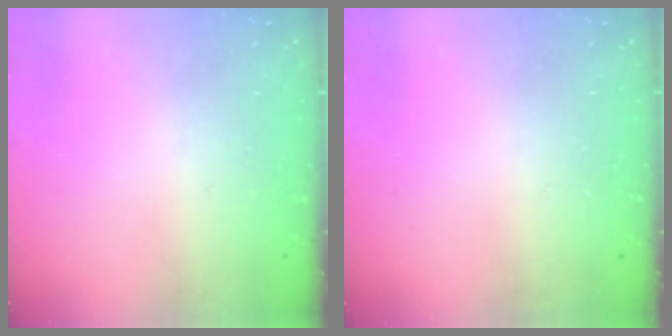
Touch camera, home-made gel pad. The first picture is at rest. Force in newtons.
{"total": 0.0}